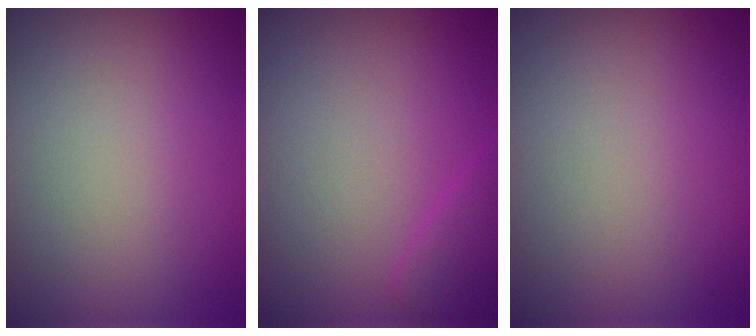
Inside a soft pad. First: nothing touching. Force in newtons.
{"total": 1.9, "press": 1.9, "slide": 0.1}
{"total": 0.0}